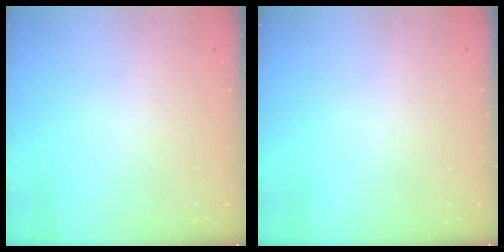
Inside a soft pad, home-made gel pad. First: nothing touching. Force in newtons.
{"total": 0.0}